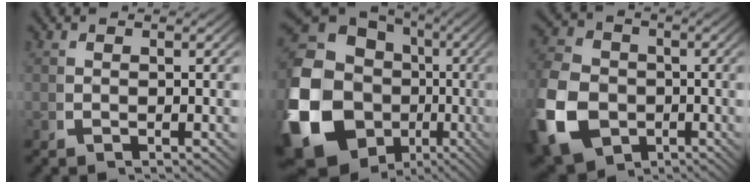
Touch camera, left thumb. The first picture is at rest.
{"total": 19.4, "force": [-3.2, 15.3, 11.4], "torque": [-0.309, -0.082, -0.026]}
{"total": 12.9, "force": [-3.2, 10.3, 7.2], "torque": [-0.179, -0.056, -0.034]}